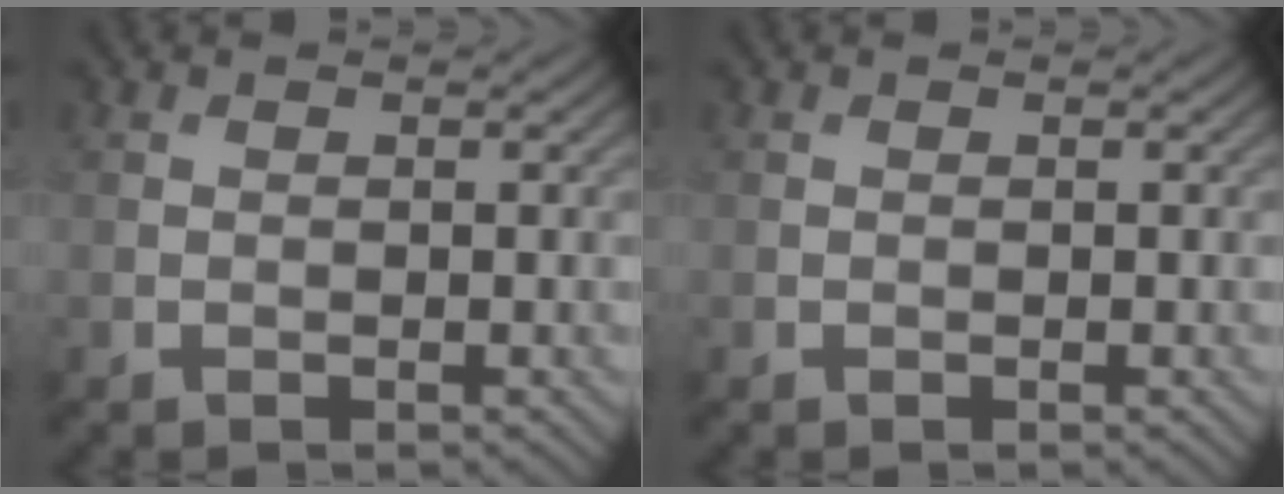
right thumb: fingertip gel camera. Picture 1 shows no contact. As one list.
[{"total": 0.0}]